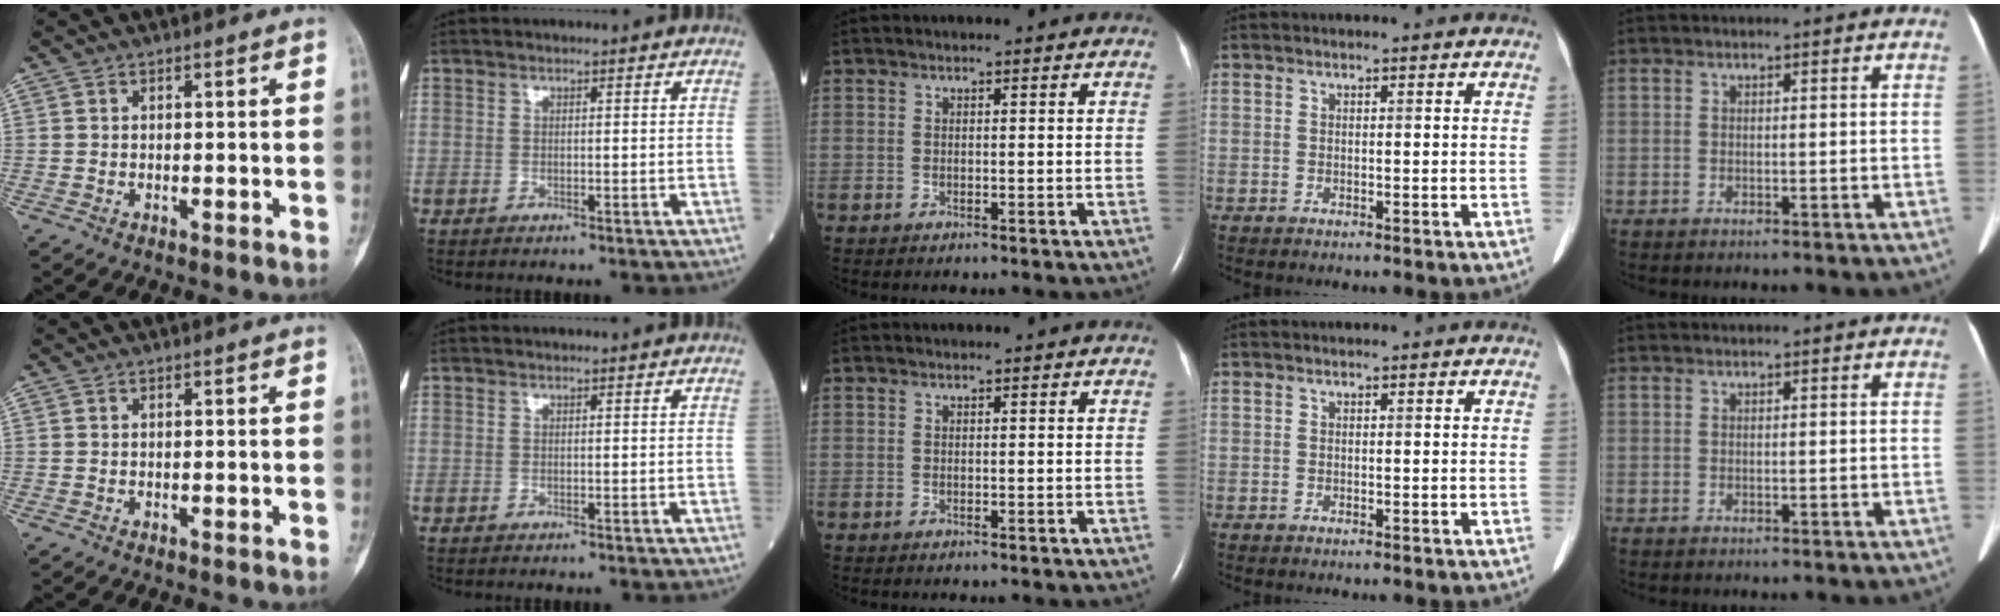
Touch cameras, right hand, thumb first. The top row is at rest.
{}